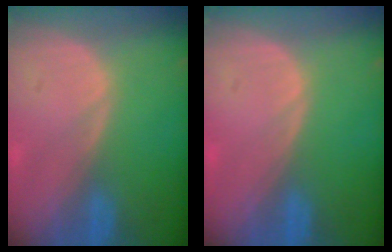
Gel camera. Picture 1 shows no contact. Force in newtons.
{"total": 0.0}